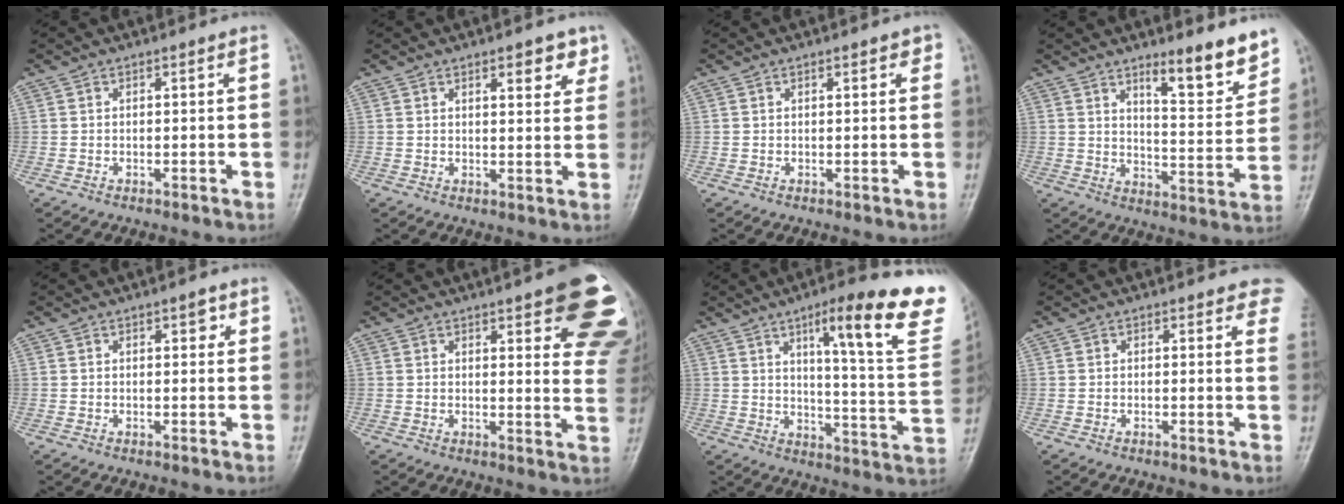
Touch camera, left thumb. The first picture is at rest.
{"total": 5.2, "force": [3.1, 2.1, 3.7], "torque": [-0.027, -0.016, 0.038]}
{"total": 1.8, "force": [0.9, 0.7, 1.4], "torque": [-0.013, 0.000, 0.010]}
{"total": 11.3, "force": [8.1, 2.5, 7.5], "torque": [-0.084, -0.065, 0.125]}
{"total": 2.2, "force": [1.1, 1.0, 1.6], "torque": [-0.014, -0.001, 0.013]}
{"total": 18.7, "force": [10.5, 5.2, 14.5], "torque": [-0.139, -0.036, 0.113]}
{"total": 22.6, "force": [12.7, 4.0, 18.3], "torque": [-0.220, -0.053, 0.173]}
{"total": 4.8, "force": [3.7, 2.0, 2.5], "torque": [0.003, -0.011, 0.025]}